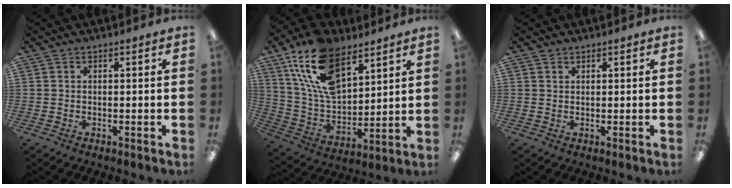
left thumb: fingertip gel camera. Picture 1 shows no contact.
{"total": 18.7, "force": [10.7, 10.1, 11.6], "torque": [-0.248, -0.039, 0.196]}
{"total": 0.8, "force": [0.6, 0.5, 0.1], "torque": [-0.002, 0.001, 0.013]}